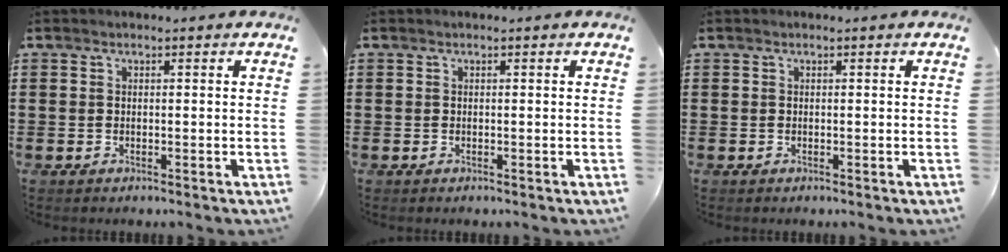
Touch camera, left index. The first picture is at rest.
{"total": 0.0}
{"total": 0.0}